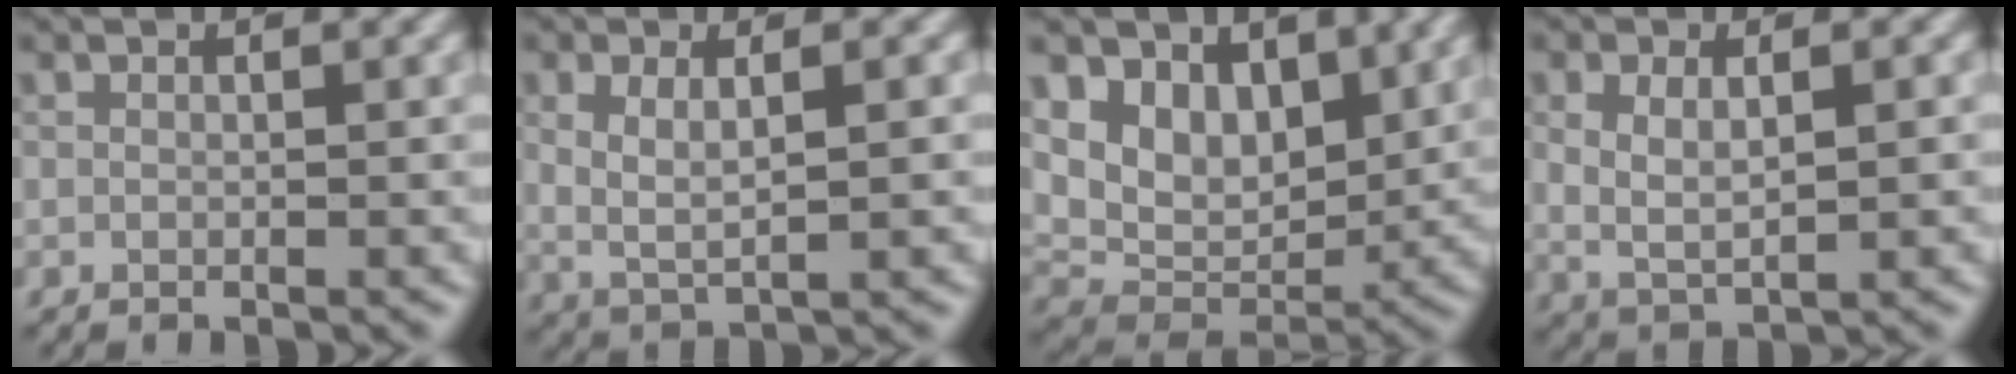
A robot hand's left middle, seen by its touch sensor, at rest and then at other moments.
{"total": 2.9, "force": [0.6, 1.0, 2.6], "torque": [-0.056, -0.006, 0.014]}
{"total": 6.7, "force": [3.4, 4.5, 3.6], "torque": [-0.064, -0.019, 0.055]}
{"total": 3.0, "force": [0.5, 1.4, 2.6], "torque": [-0.058, -0.005, 0.014]}